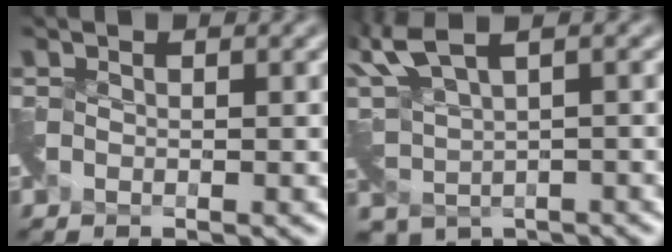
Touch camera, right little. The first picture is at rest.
{"total": 4.8, "force": [2.6, 2.3, 3.4], "torque": [-0.091, -0.009, 0.054]}